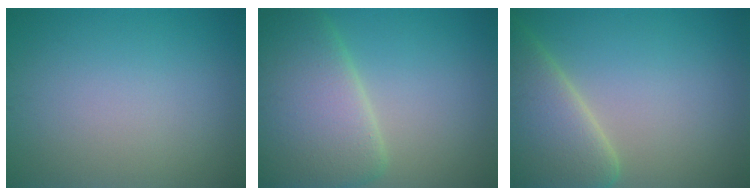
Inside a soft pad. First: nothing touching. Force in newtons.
{"total": 9.1, "press": 9.1, "slide": 0.3}
{"total": 8.0, "press": 8.0, "slide": 0.7}